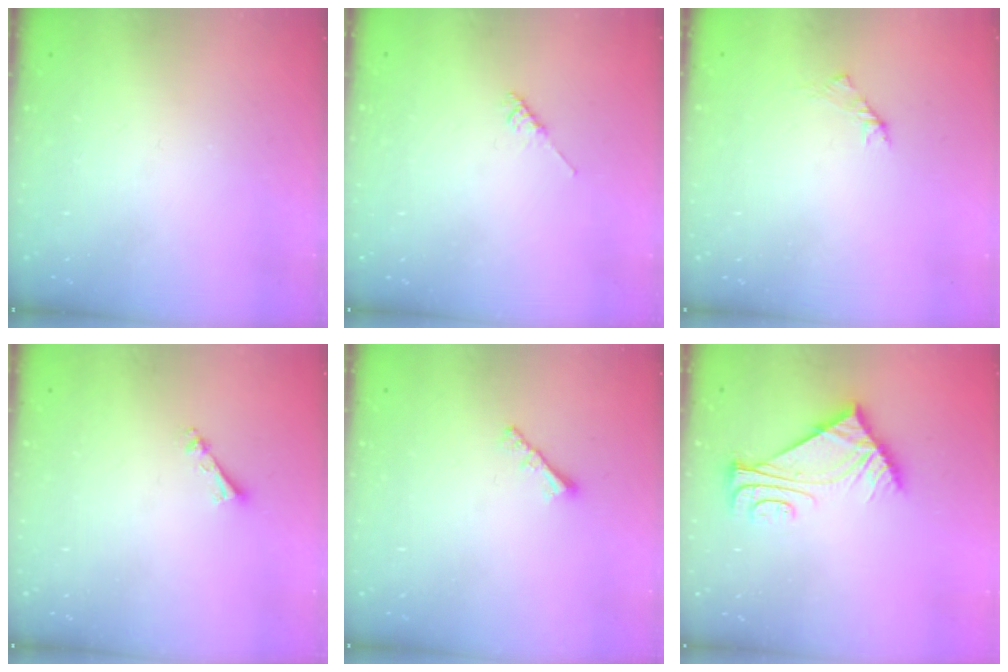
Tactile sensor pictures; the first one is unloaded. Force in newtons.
{"total": 2.2, "press": 2.2, "slide": 0.5}
{"total": 2.0, "press": 1.9, "slide": 0.6}
{"total": 3.7, "press": 3.7, "slide": 0.3}
{"total": 2.0, "press": 2.0, "slide": 0.5}
{"total": 7.6, "press": 7.6, "slide": 0.9}